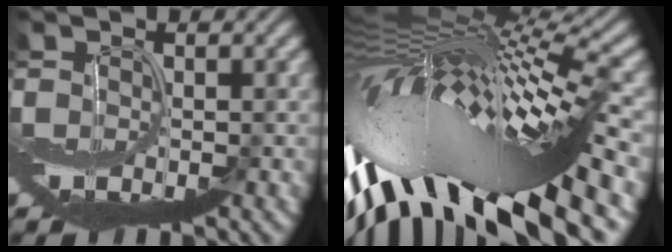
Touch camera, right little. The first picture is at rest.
{"total": 17.1, "force": [-4.3, 5.0, 15.8], "torque": [-0.272, 0.009, -0.070]}